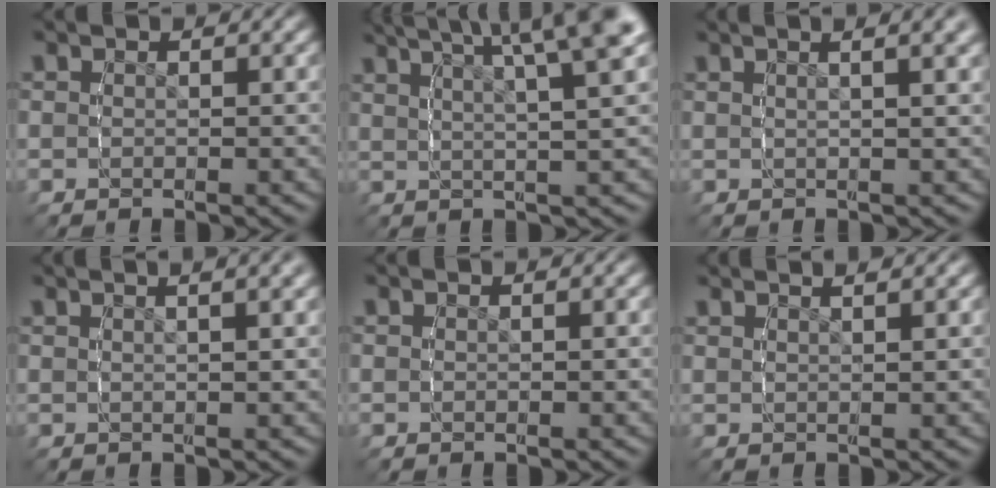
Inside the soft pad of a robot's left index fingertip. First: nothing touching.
{"total": 9.2, "force": [5.6, 2.5, 6.9], "torque": [-0.074, 0.025, 0.075]}
{"total": 4.0, "force": [2.2, 0.4, 3.3], "torque": [-0.032, 0.020, 0.029]}
{"total": 3.2, "force": [2.0, 0.0, 2.5], "torque": [-0.022, 0.017, 0.027]}
{"total": 0.0}
{"total": 1.9, "force": [1.6, -0.8, 0.5], "torque": [-0.003, 0.004, 0.028]}